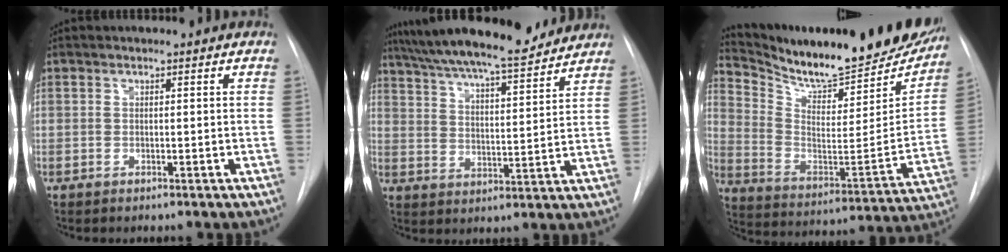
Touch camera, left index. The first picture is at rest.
{"total": 19.1, "force": [17.0, 2.1, 8.4], "torque": [-0.142, 0.017, 0.252]}
{"total": 27.8, "force": [24.4, 5.8, 12.0], "torque": [-0.194, -0.069, 0.345]}